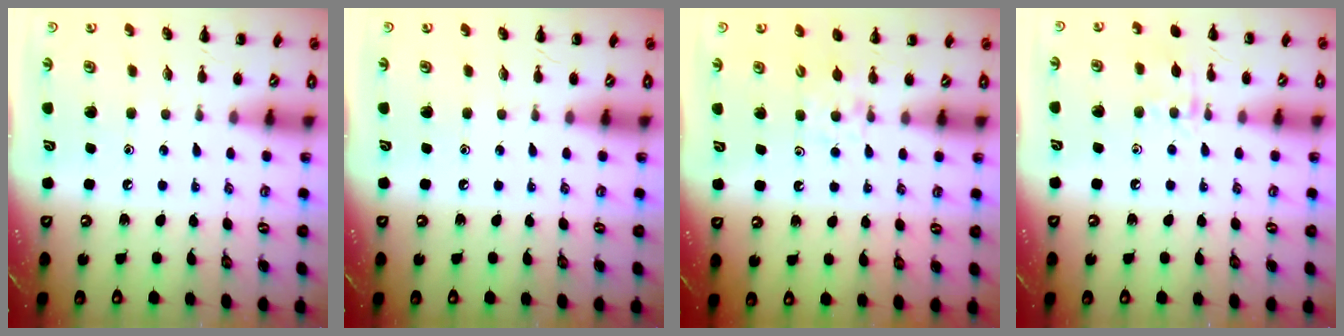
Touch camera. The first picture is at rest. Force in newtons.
{"total": 0.0}
{"total": 4.7, "press": 4.4, "slide": 1.4}
{"total": 8.0, "press": 7.9, "slide": 1.2}